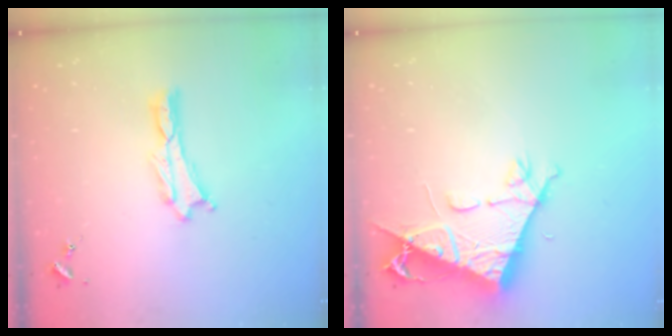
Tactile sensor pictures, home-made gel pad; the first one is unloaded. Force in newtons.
{"total": 9.2, "press": 9.1, "slide": 1.4}